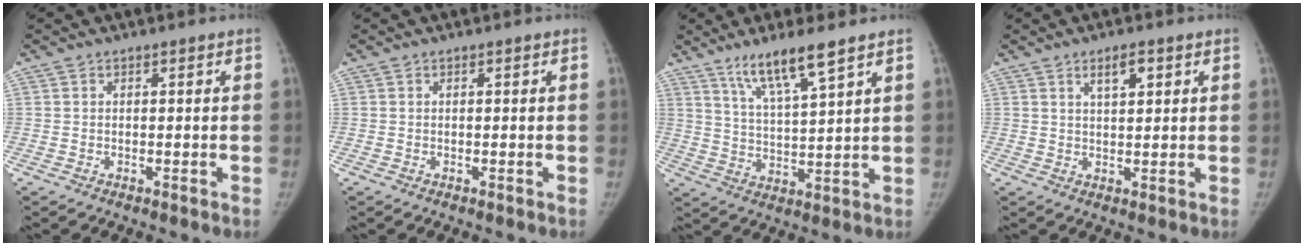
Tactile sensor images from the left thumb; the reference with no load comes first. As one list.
[{"total": 0.0}, {"total": 9.3, "force": [6.4, 0.9, 6.6], "torque": [-0.121, -0.039, 0.125]}, {"total": 3.7, "force": [1.9, 1.4, 2.8], "torque": [-0.040, -0.009, 0.033]}]